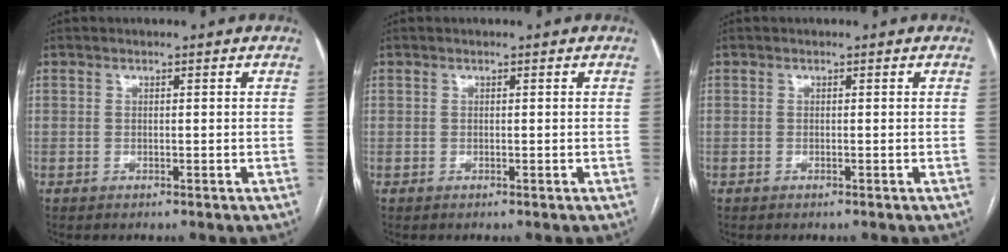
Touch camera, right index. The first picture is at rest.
{"total": 0.0}
{"total": 0.0}